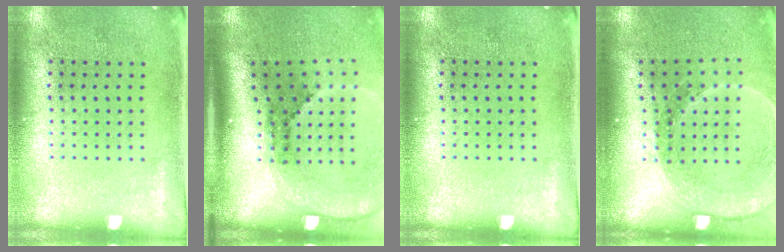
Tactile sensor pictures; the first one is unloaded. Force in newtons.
{"total": 2.6, "press": 1.8, "slide": 1.9}
{"total": 0.0}
{"total": 1.5, "press": 1.5, "slide": 0.1}